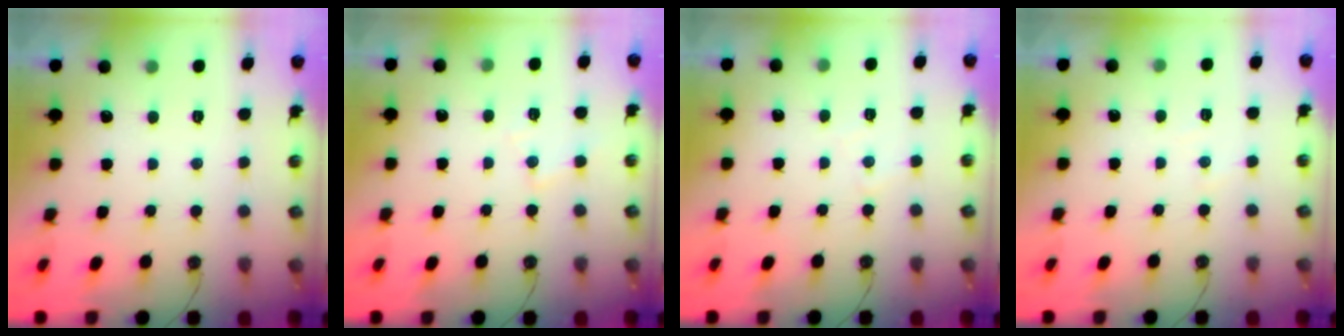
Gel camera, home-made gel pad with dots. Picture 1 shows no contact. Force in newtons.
{"total": 4.6, "press": 4.5, "slide": 0.8}
{"total": 3.2, "press": 3.2, "slide": 0.4}
{"total": 3.5, "press": 3.5, "slide": 0.3}